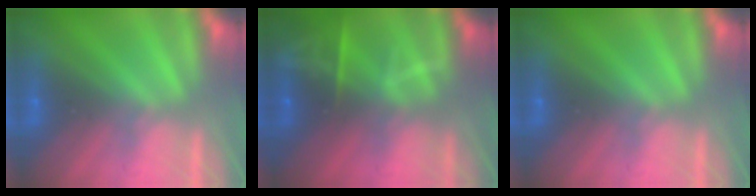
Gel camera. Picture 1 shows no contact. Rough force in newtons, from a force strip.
{"total": 8.9}
{"total": 0.0}